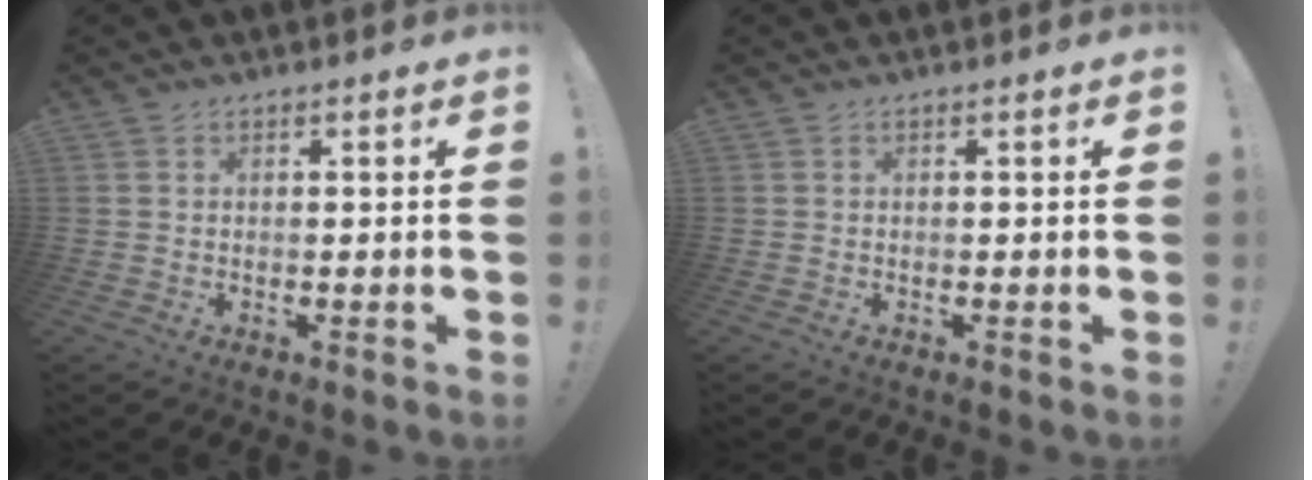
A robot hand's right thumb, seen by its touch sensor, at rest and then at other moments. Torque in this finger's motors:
{"motor_torque": [0.00, 0.00, 0.00, 0.00, 0.00]}